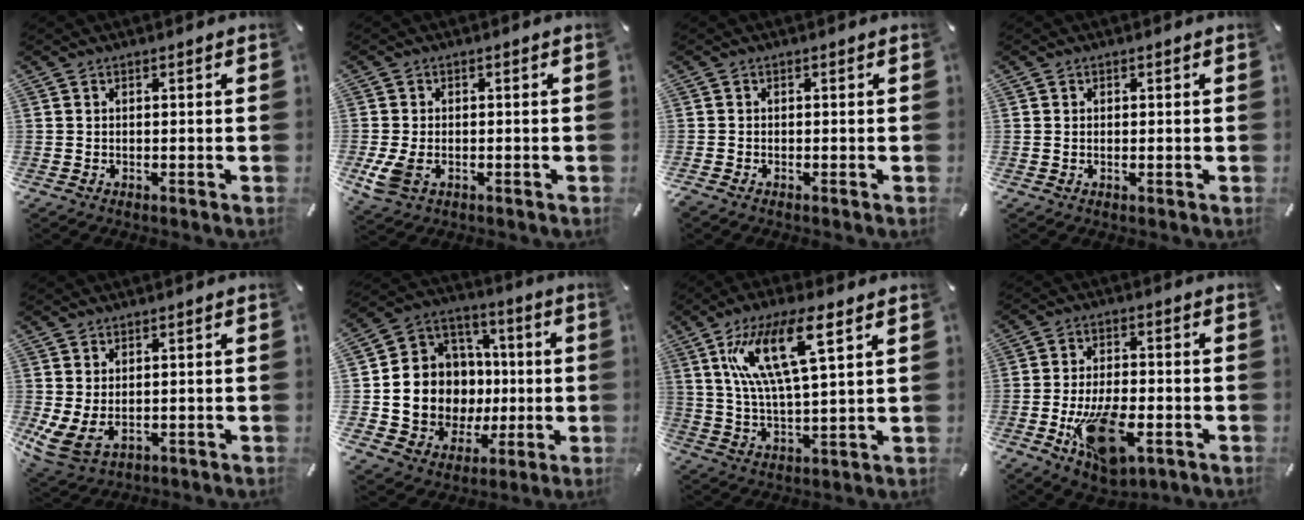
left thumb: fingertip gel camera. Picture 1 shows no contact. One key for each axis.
{"total": 4.8, "fx": -1.5, "fy": 3.1, "fz": 3.3, "tx": -0.094, "ty": -0.008, "tz": -0.033}
{"total": 0.7, "fx": -0.7, "fy": 0.2, "fz": 0.2, "tx": -0.005, "ty": -0.002, "tz": -0.012}
{"total": 0.5, "fx": 0.1, "fy": 0.3, "fz": 0.4, "tx": -0.008, "ty": 0.000, "tz": 0.002}
{"total": 5.7, "fx": 0.5, "fy": 3.6, "fz": 4.4, "tx": -0.103, "ty": -0.009, "tz": 0.014}
{"total": 14.2, "fx": -1.4, "fy": 13.6, "fz": 3.6, "tx": -0.073, "ty": -0.016, "tz": 0.003}
{"total": 15.5, "fx": 7.5, "fy": 4.1, "fz": 13.0, "tx": -0.276, "ty": -0.007, "tz": 0.120}
{"total": 14.2, "fx": -5.2, "fy": 7.0, "fz": 11.2, "tx": -0.215, "ty": 0.003, "tz": -0.082}